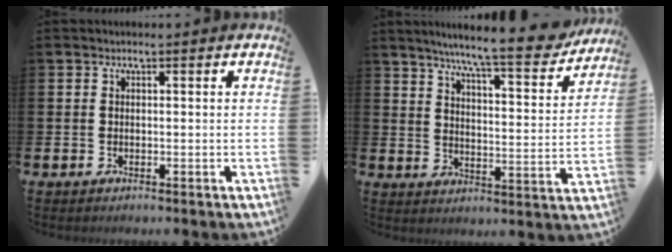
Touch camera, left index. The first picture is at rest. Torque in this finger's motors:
{"motor_torque": [1.03, -1.11, 0.30, 0.21]}